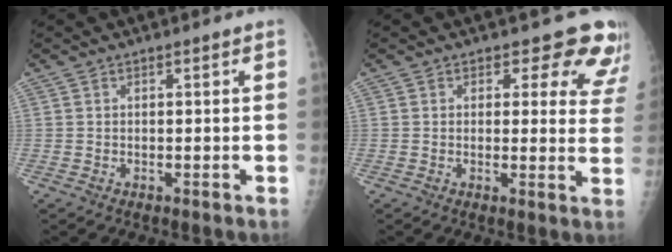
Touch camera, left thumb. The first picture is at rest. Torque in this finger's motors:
{"motor_torque": [-0.43, 0.32, -0.13, -0.10, 0.05]}